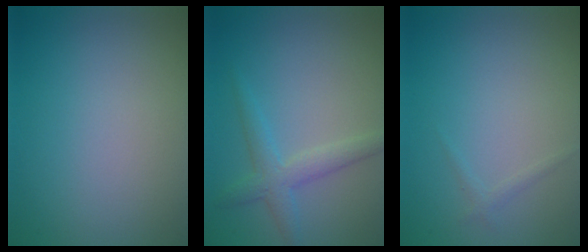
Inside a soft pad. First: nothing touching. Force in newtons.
{"total": 2.7, "press": 2.7, "slide": 0.1}
{"total": 0.7, "press": 0.7, "slide": 0.1}